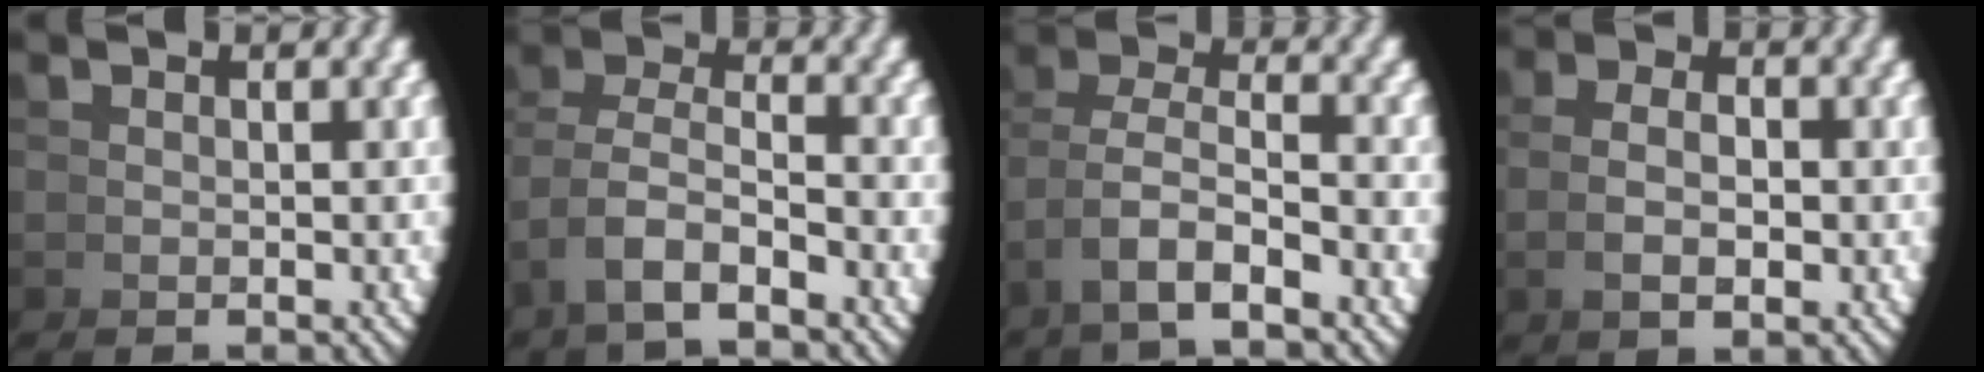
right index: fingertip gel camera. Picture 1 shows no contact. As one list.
[{"total": 4.5, "force": [-0.6, 3.0, 3.2], "torque": [-0.085, -0.014, -0.006]}, {"total": 4.2, "force": [-0.1, 2.5, 3.4], "torque": [-0.083, -0.013, 0.006]}, {"total": 2.2, "force": [0.0, 0.6, 2.1], "torque": [-0.032, 0.002, 0.004]}]